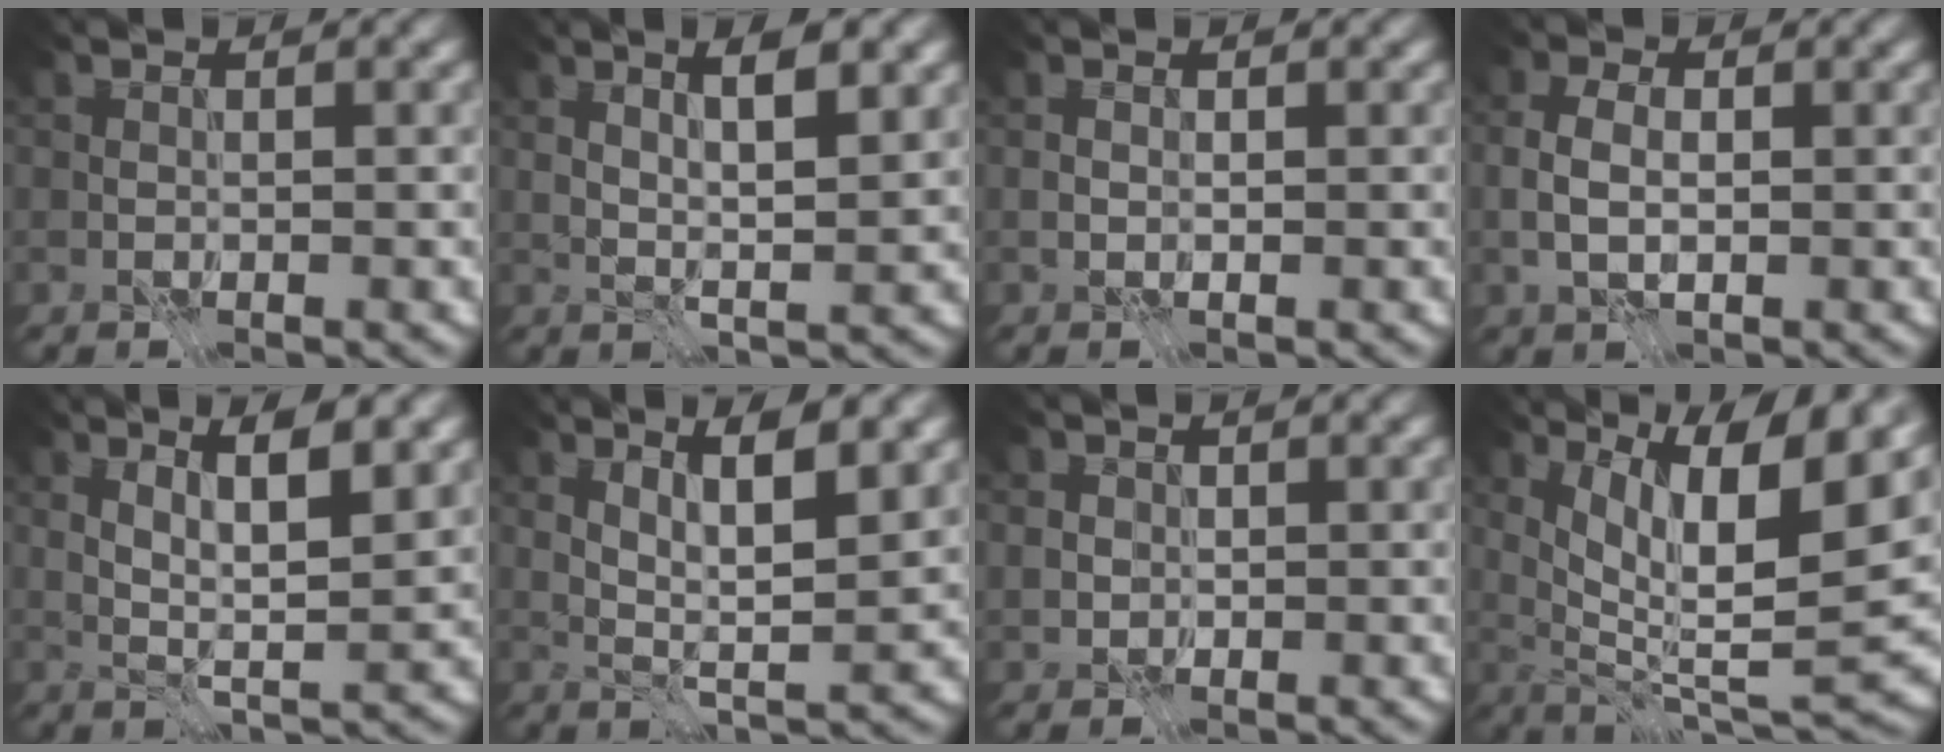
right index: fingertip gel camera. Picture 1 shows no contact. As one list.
[{"total": 4.1, "force": [1.8, 0.8, 3.6], "torque": [-0.054, 0.000, 0.029]}, {"total": 0.7, "force": [0.1, 0.4, 0.5], "torque": [-0.014, 0.000, 0.001]}, {"total": 2.8, "force": [0.0, 1.8, 2.2], "torque": [-0.054, 0.001, 0.001]}, {"total": 4.6, "force": [2.0, 0.7, 4.1], "torque": [-0.073, -0.005, 0.038]}, {"total": 5.0, "force": [2.2, 0.8, 4.4], "torque": [-0.081, -0.005, 0.045]}, {"total": 1.1, "force": [0.1, 1.0, 0.1], "torque": [0.002, -0.003, 0.003]}, {"total": 13.1, "force": [5.5, 3.8, 11.2], "torque": [-0.156, -0.002, 0.097]}]